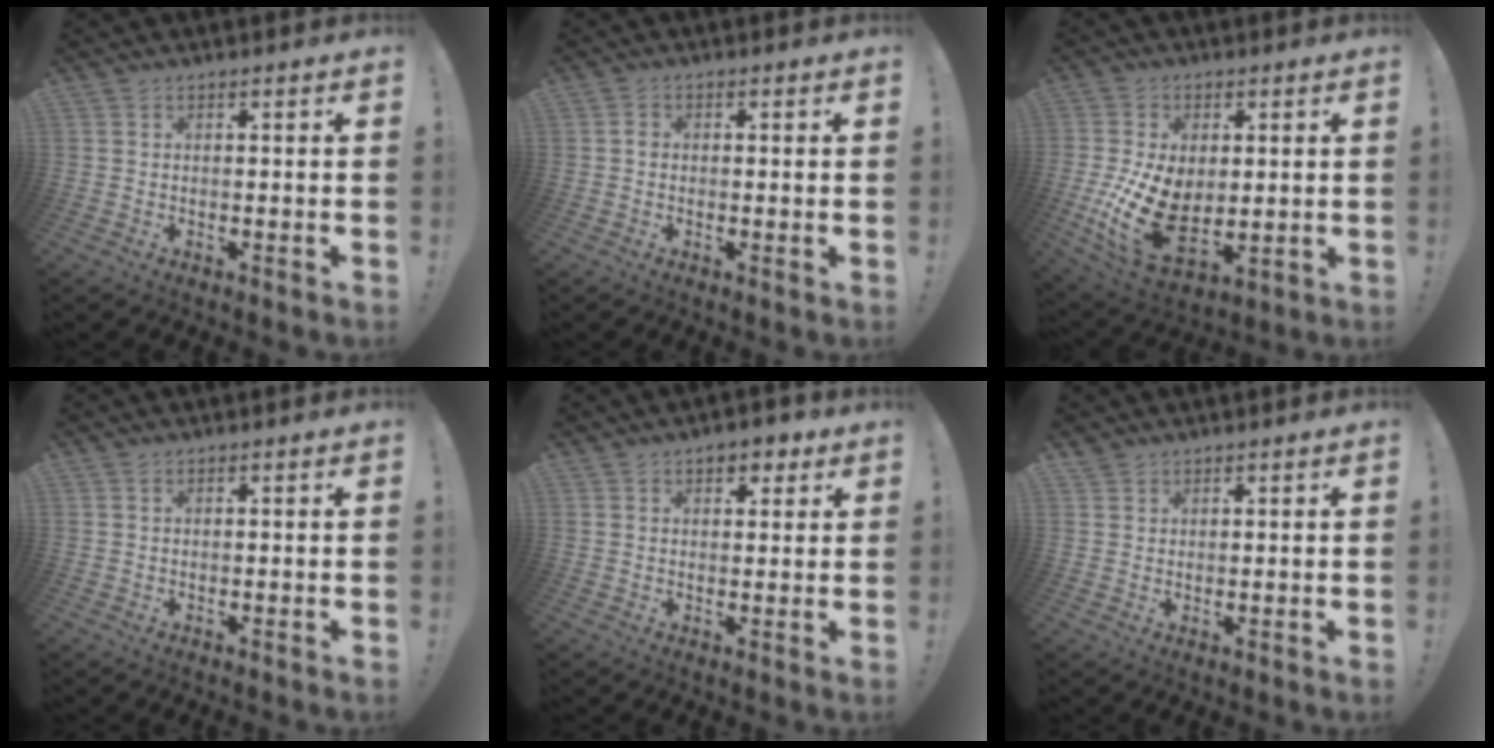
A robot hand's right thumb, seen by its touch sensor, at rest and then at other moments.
{"total": 1.3, "force": [-0.3, 0.9, 0.8], "torque": [-0.007, 0.003, -0.006]}
{"total": 16.9, "force": [-1.8, 10.9, 12.7], "torque": [-0.235, -0.004, -0.022]}
{"total": 0.0}
{"total": 4.7, "force": [2.7, 3.0, 2.5], "torque": [-0.018, -0.009, 0.042]}
{"total": 1.7, "force": [1.5, 0.8, 0.3], "torque": [0.000, -0.009, 0.029]}